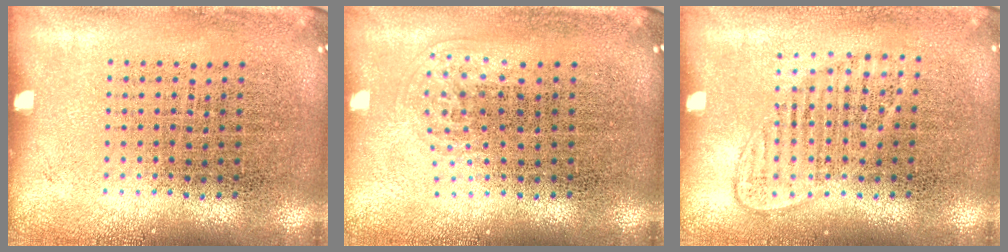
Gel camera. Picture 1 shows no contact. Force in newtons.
{"total": 1.1, "press": 0.6, "slide": 0.8}
{"total": 1.2, "press": 1.0, "slide": 0.6}